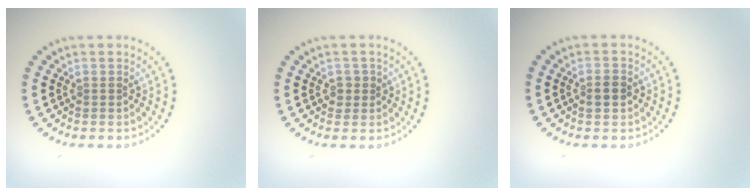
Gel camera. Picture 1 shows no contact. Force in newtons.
{"total": 1.0, "press": 1.0, "slide": 0.4}
{"total": 1.5, "press": 1.5, "slide": 0.1}